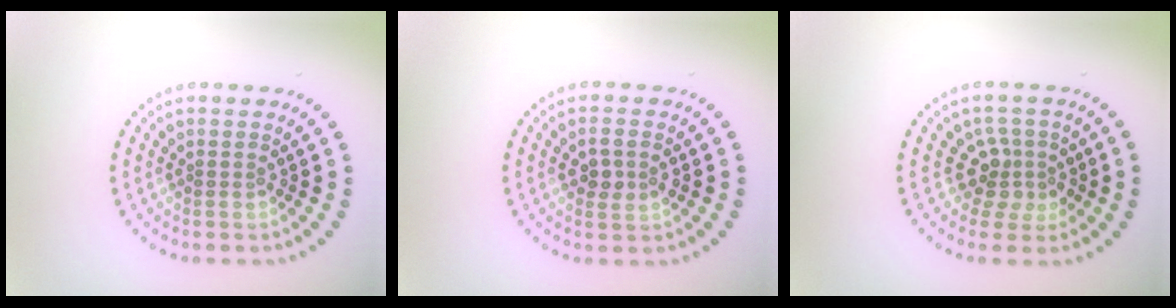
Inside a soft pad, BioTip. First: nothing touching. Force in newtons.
{"total": 2.0, "press": 2.0, "slide": 0.2}
{"total": 2.7, "press": 2.0, "slide": 1.9}